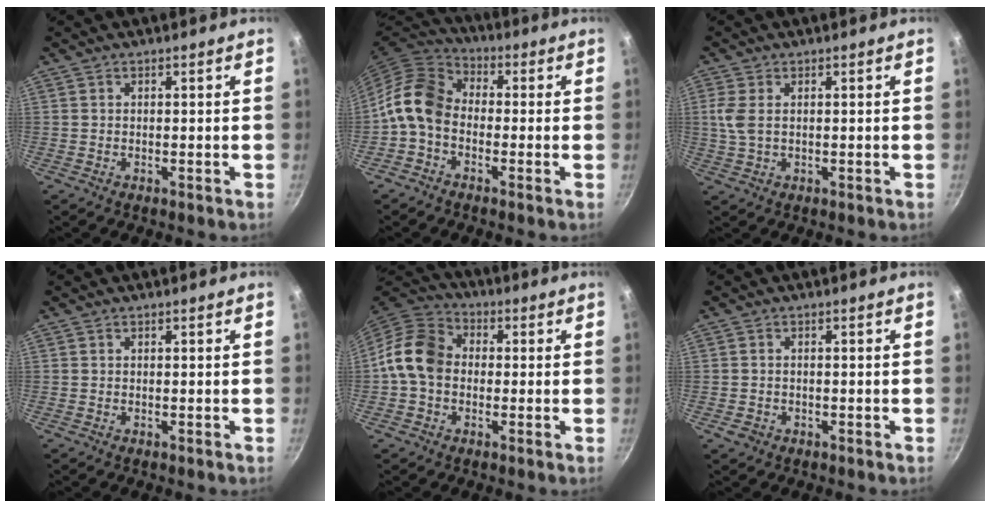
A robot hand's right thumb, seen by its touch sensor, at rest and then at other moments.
{"total": 9.7, "force": [-2.1, 7.1, 6.2], "torque": [-0.102, 0.037, -0.065]}
{"total": 4.1, "force": [0.7, 2.4, 3.3], "torque": [-0.076, 0.000, 0.016]}
{"total": 0.0}
{"total": 11.1, "force": [-0.4, 8.7, 6.8], "torque": [-0.094, 0.026, -0.029]}
{"total": 1.9, "force": [-0.8, 1.5, 0.8], "torque": [-0.014, 0.005, -0.009]}